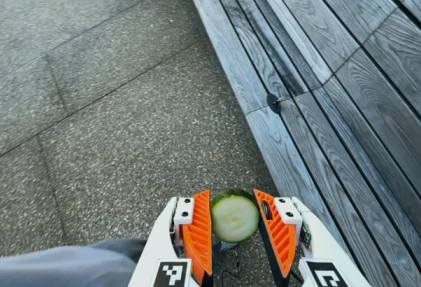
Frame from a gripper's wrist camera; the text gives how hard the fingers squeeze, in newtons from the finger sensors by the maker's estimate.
{"total": 10.4, "left": 10.5, "right": 10.3}